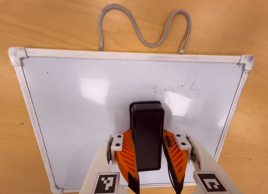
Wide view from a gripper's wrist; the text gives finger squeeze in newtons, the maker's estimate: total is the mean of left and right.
{"total": 11.8, "left": 11.3, "right": 12.3}